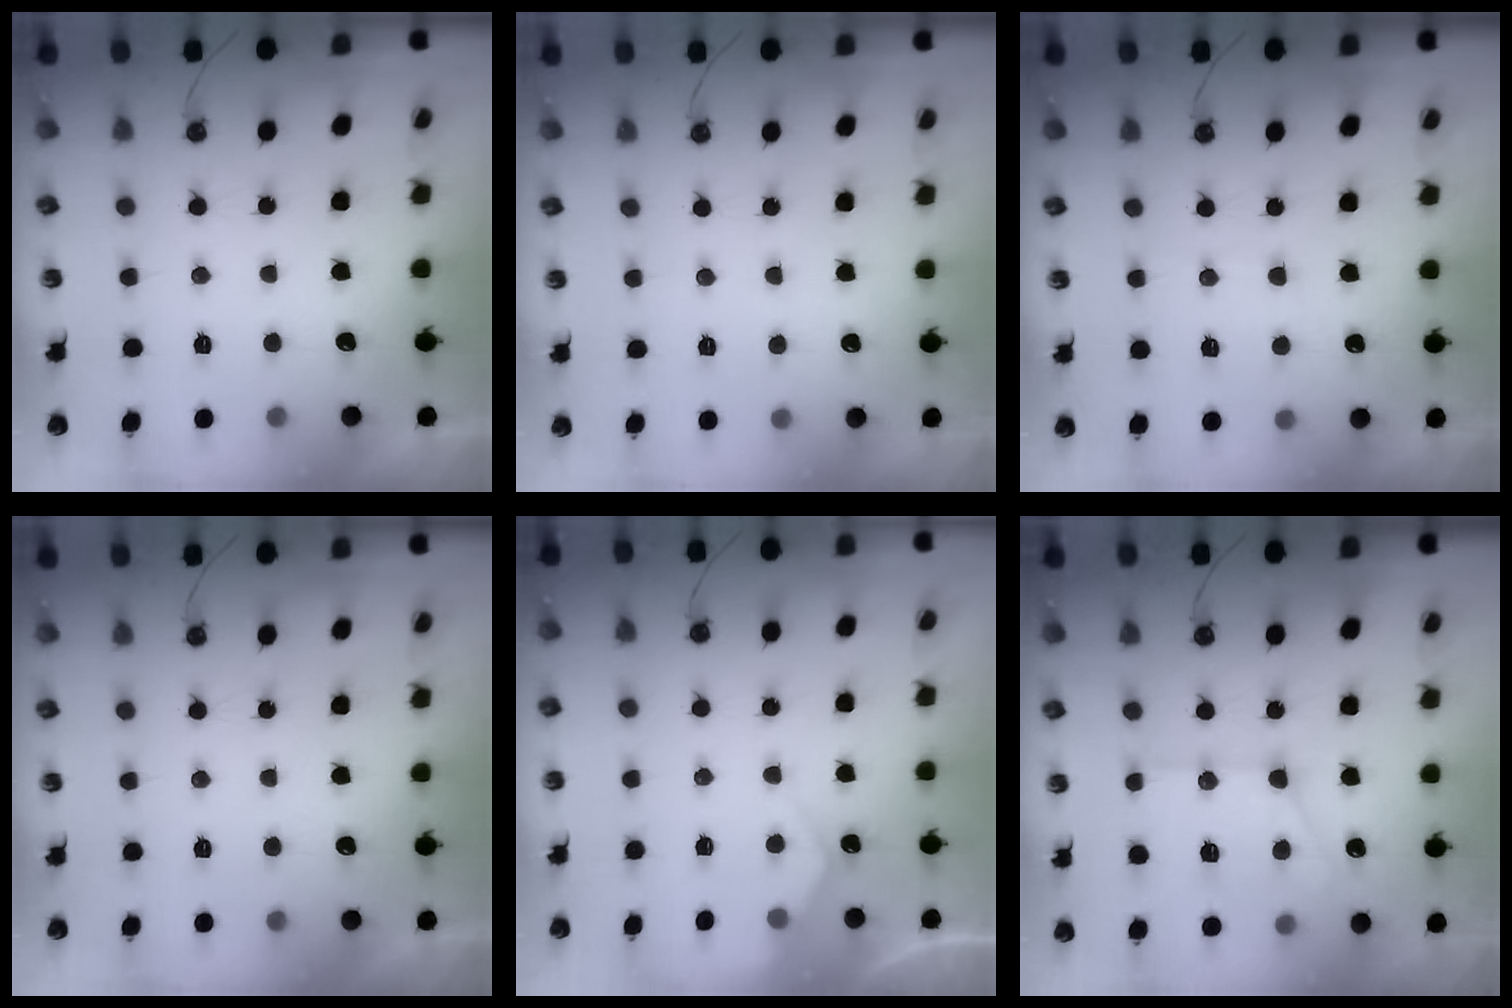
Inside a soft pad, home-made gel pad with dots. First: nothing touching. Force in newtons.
{"total": 3.4, "press": 3.3, "slide": 0.6}
{"total": 6.1, "press": 6.0, "slide": 0.7}
{"total": 0.0}
{"total": 5.8, "press": 5.8, "slide": 0.6}
{"total": 15.0, "press": 14.9, "slide": 1.7}